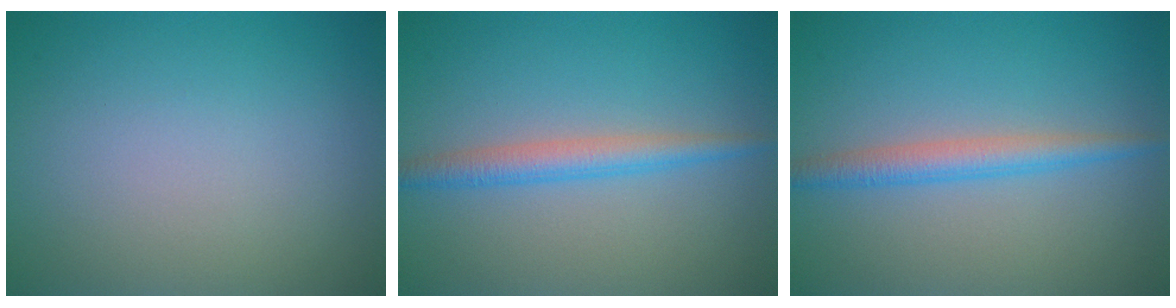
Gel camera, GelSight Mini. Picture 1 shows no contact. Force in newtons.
{"total": 2.7, "press": 2.7, "slide": 0.1}
{"total": 2.7, "press": 2.7, "slide": 0.1}